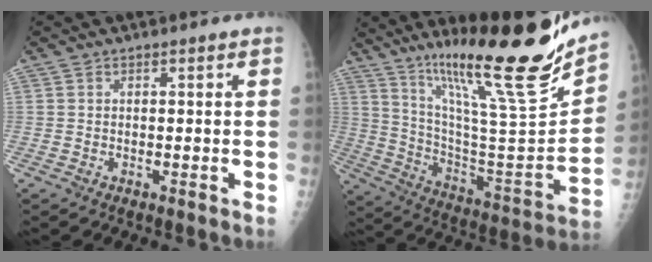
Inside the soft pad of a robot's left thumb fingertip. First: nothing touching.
{"total": 26.2, "force": [19.7, 2.0, 17.3], "torque": [-0.254, -0.107, 0.330]}